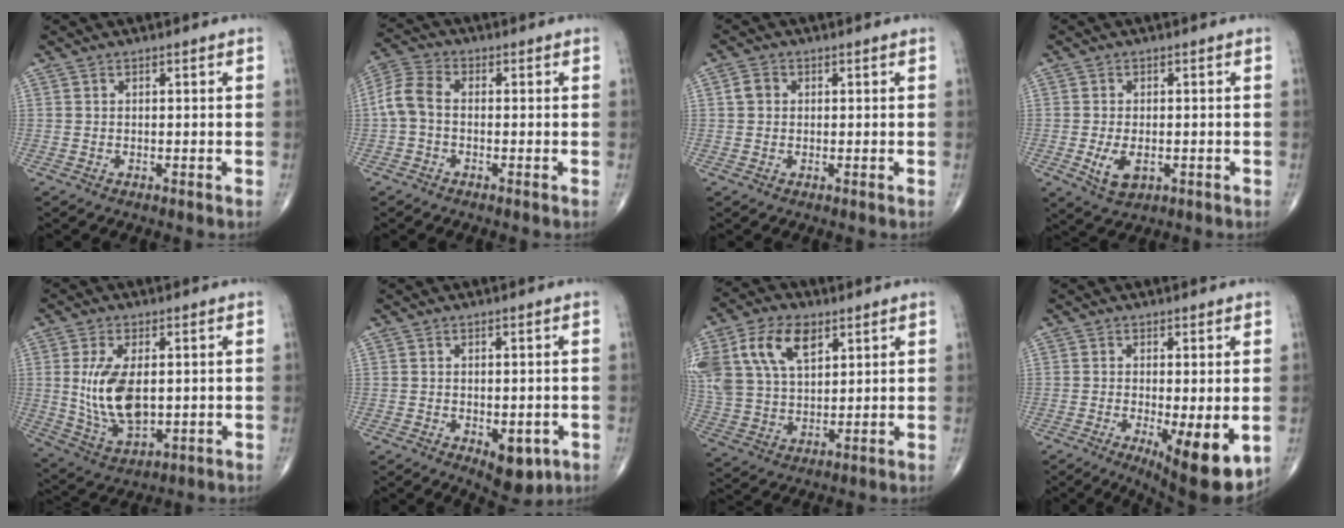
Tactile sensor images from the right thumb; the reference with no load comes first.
{"total": 5.9, "force": [-0.7, 3.7, 4.5], "torque": [-0.098, 0.017, -0.026]}
{"total": 2.3, "force": [0.3, 2.0, 1.1], "torque": [-0.019, 0.007, 0.003]}
{"total": 5.1, "force": [-1.2, 2.9, 4.0], "torque": [-0.070, -0.007, -0.014]}
{"total": 12.2, "force": [0.9, 6.4, 10.3], "torque": [-0.196, -0.015, 0.029]}
{"total": 6.4, "force": [-2.1, 3.4, 5.0], "torque": [-0.049, -0.005, -0.016]}
{"total": 17.0, "force": [7.4, 10.4, 11.3], "torque": [-0.236, -0.004, 0.144]}
{"total": 11.4, "force": [-3.1, 3.4, 10.4], "torque": [-0.149, -0.025, -0.037]}